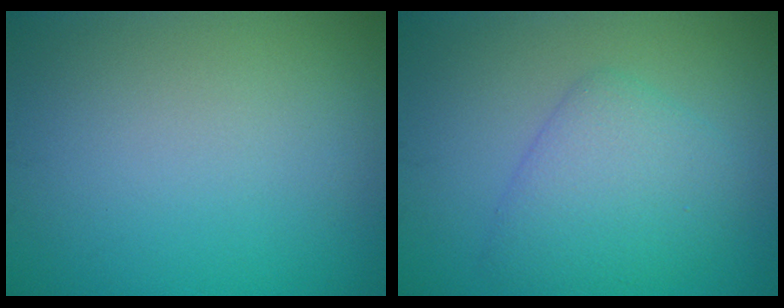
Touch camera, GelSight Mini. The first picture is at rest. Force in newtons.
{"total": 4.2, "press": 4.2, "slide": 0.1}